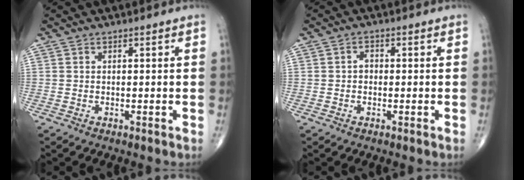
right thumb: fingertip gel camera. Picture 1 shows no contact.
{"total": 1.6, "force": [-0.1, 1.2, 0.9], "torque": [-0.006, 0.008, -0.005]}